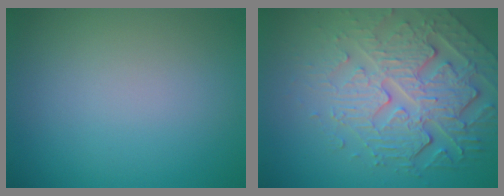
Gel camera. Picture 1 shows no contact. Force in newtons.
{"total": 7.1, "press": 5.2, "slide": 4.8}